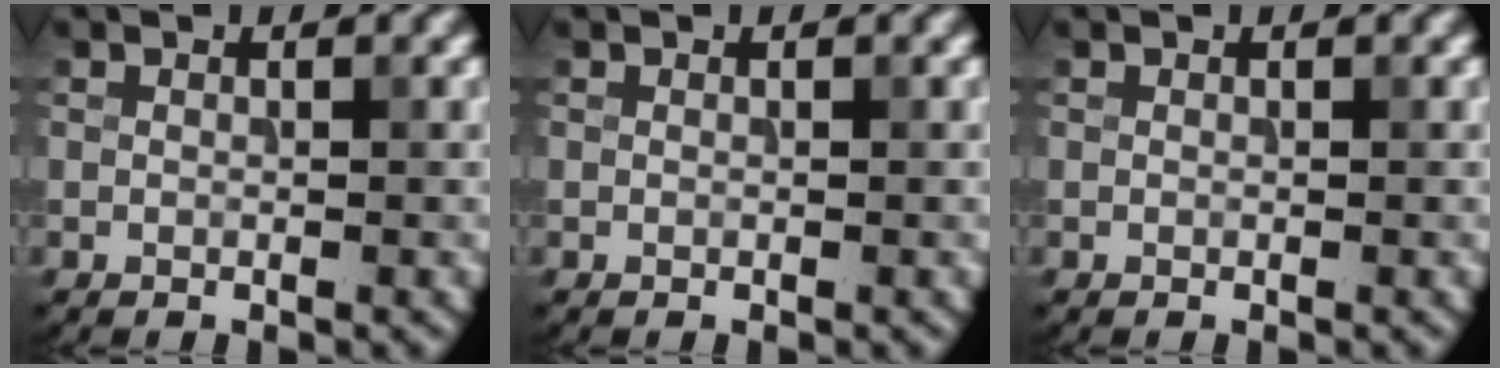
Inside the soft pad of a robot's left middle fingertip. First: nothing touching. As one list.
[{"total": 0.0}, {"total": 0.0}]